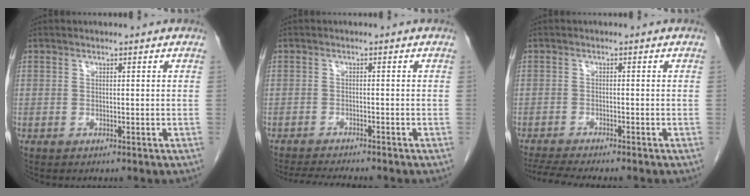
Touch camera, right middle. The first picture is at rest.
{"total": 5.7, "force": [-5.2, 0.1, 2.1], "torque": [-0.033, -0.016, -0.083]}
{"total": 7.1, "force": [-6.3, 0.1, 3.3], "torque": [-0.051, -0.015, -0.101]}